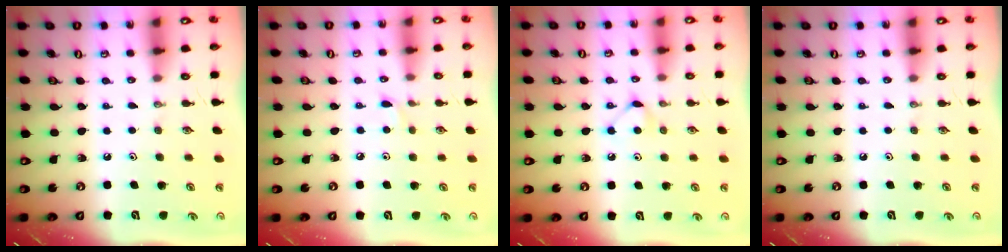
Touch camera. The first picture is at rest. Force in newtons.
{"total": 3.9, "press": 3.8, "slide": 0.5}
{"total": 4.7, "press": 4.7, "slide": 0.7}
{"total": 0.0}